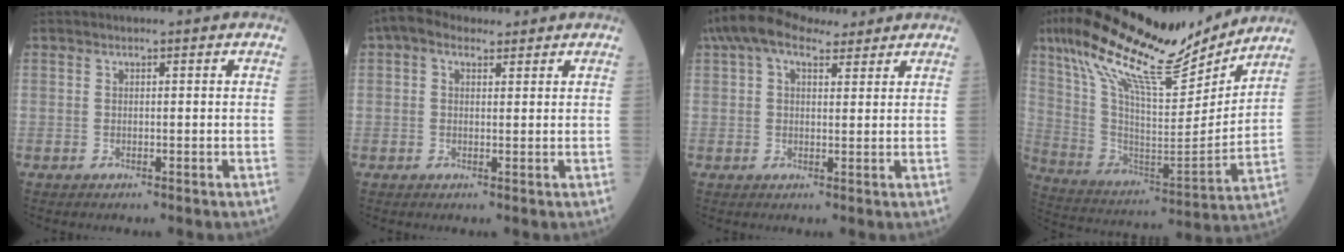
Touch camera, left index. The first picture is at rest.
{"total": 4.1, "force": [2.5, 2.4, 2.1], "torque": [-0.050, 0.034, 0.047]}
{"total": 10.1, "force": [7.4, 3.9, 5.6], "torque": [-0.111, 0.053, 0.130]}
{"total": 23.0, "force": [18.4, 4.2, 13.1], "torque": [-0.243, 0.008, 0.315]}